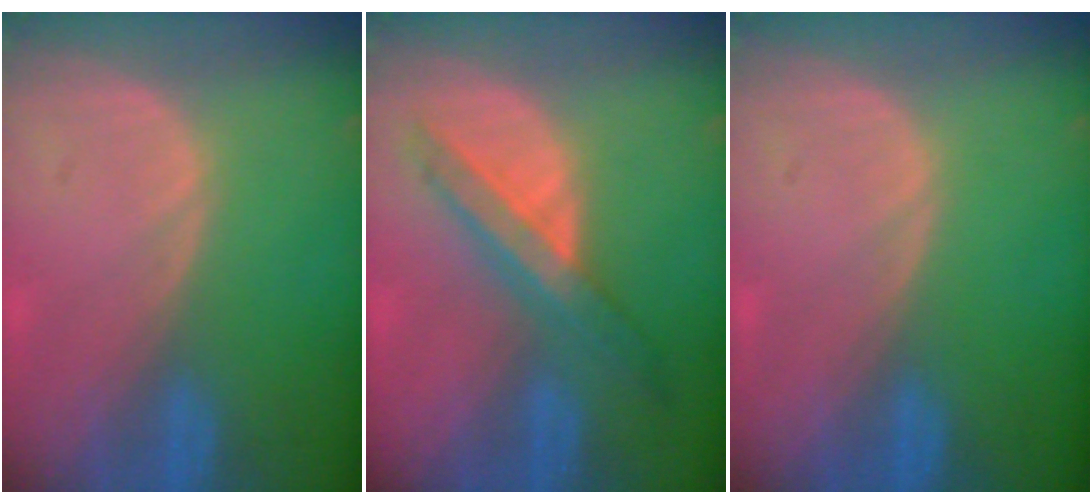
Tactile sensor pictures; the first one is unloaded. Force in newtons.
{"total": 6.9, "press": 6.3, "slide": 2.9}
{"total": 0.0}